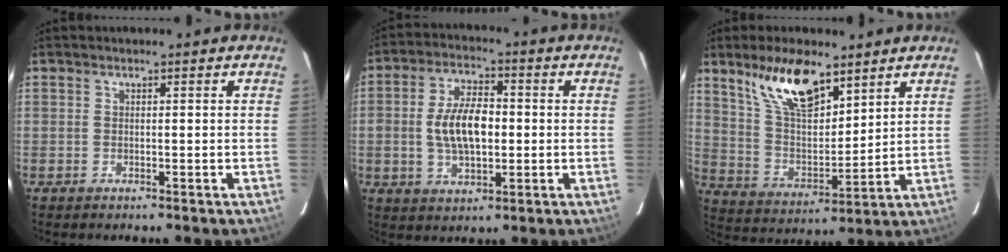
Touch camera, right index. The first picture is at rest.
{"total": 10.0, "force": [-0.4, 5.1, 8.5], "torque": [-0.166, 0.011, -0.005]}
{"total": 14.1, "force": [9.4, 5.3, 9.1], "torque": [-0.166, 0.009, 0.184]}